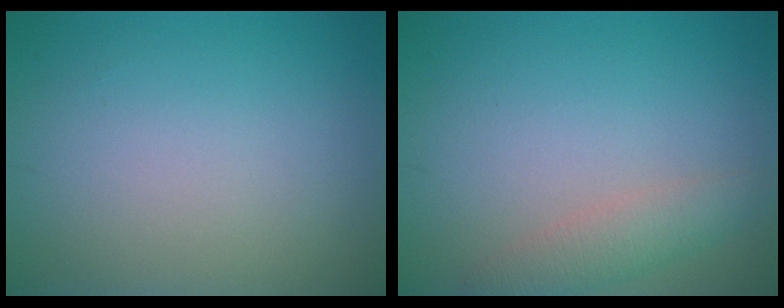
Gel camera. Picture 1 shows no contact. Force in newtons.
{"total": 2.4, "press": 2.4, "slide": 0.2}